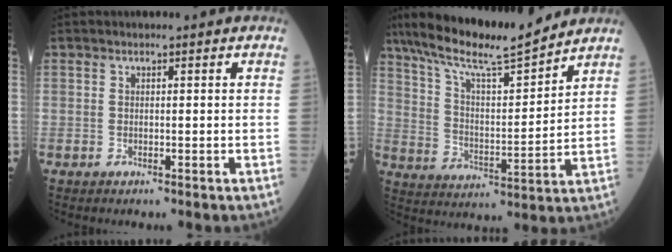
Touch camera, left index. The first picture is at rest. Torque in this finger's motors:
{"motor_torque": [0.57, -1.56, -0.06, 0.12]}